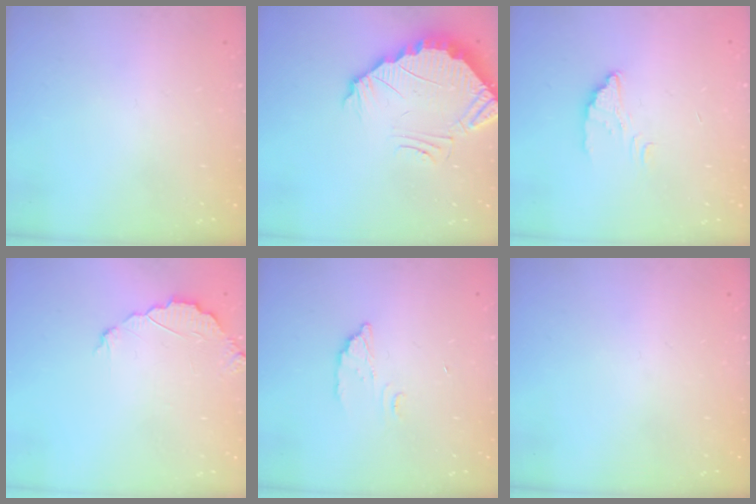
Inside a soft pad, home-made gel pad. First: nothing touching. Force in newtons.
{"total": 4.2, "press": 4.2, "slide": 0.2}
{"total": 2.7, "press": 2.7, "slide": 0.1}
{"total": 3.7, "press": 3.7, "slide": 0.3}
{"total": 2.8, "press": 2.8, "slide": 0.2}
{"total": 0.0}